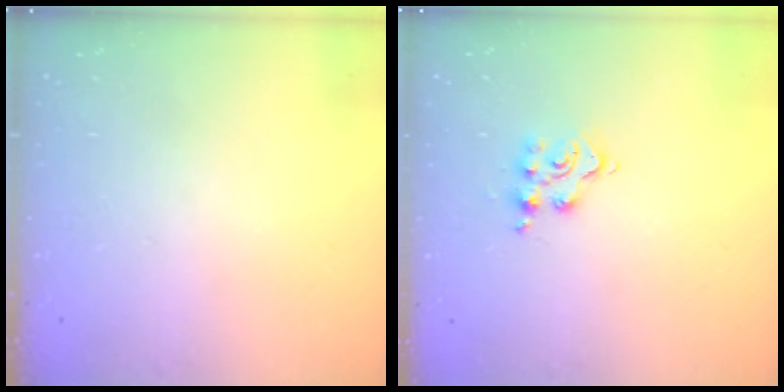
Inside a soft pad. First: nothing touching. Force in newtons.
{"total": 6.4, "press": 6.4, "slide": 0.4}